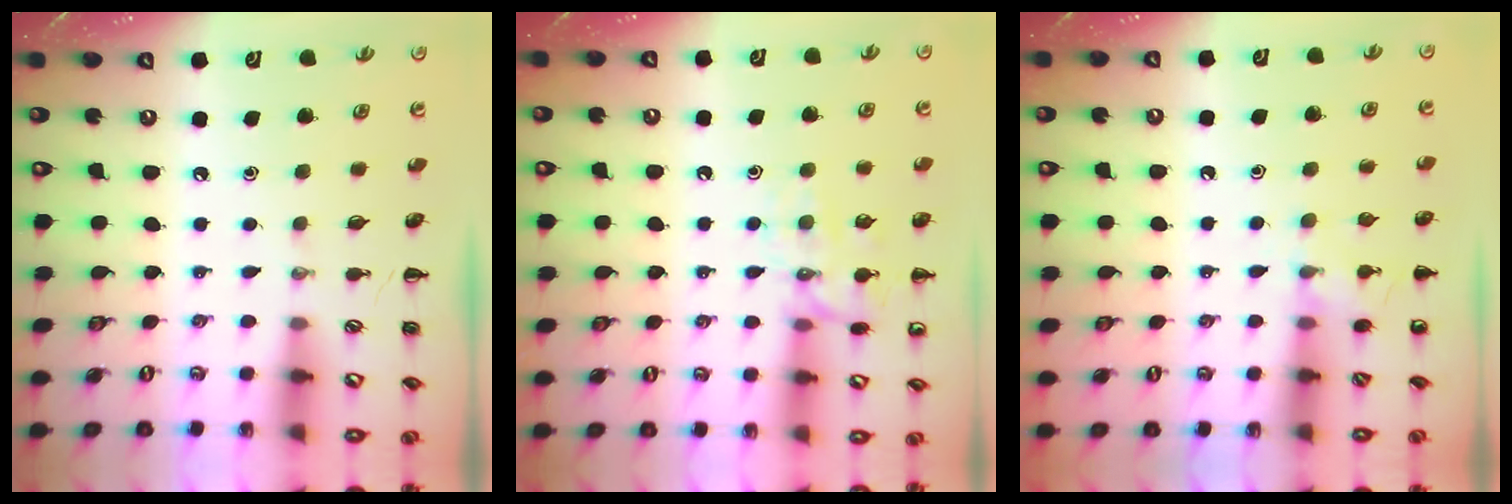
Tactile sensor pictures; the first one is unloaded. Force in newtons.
{"total": 12.0, "press": 11.9, "slide": 0.8}
{"total": 7.4, "press": 7.1, "slide": 2.0}